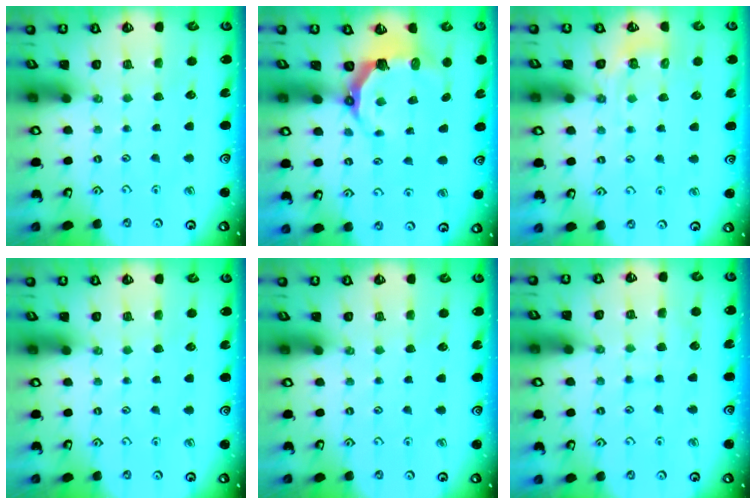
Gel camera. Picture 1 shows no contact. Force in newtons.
{"total": 7.0, "press": 5.3, "slide": 4.5}
{"total": 5.4, "press": 5.2, "slide": 1.2}
{"total": 0.0}
{"total": 0.0}
{"total": 5.5, "press": 5.5, "slide": 0.6}